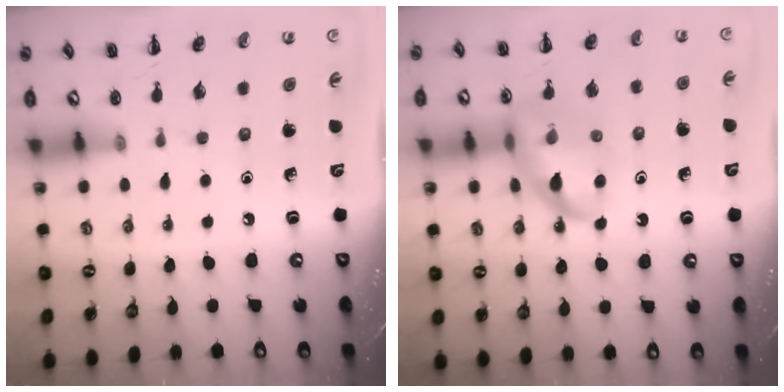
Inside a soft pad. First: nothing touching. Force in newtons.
{"total": 13.9, "press": 13.7, "slide": 2.3}